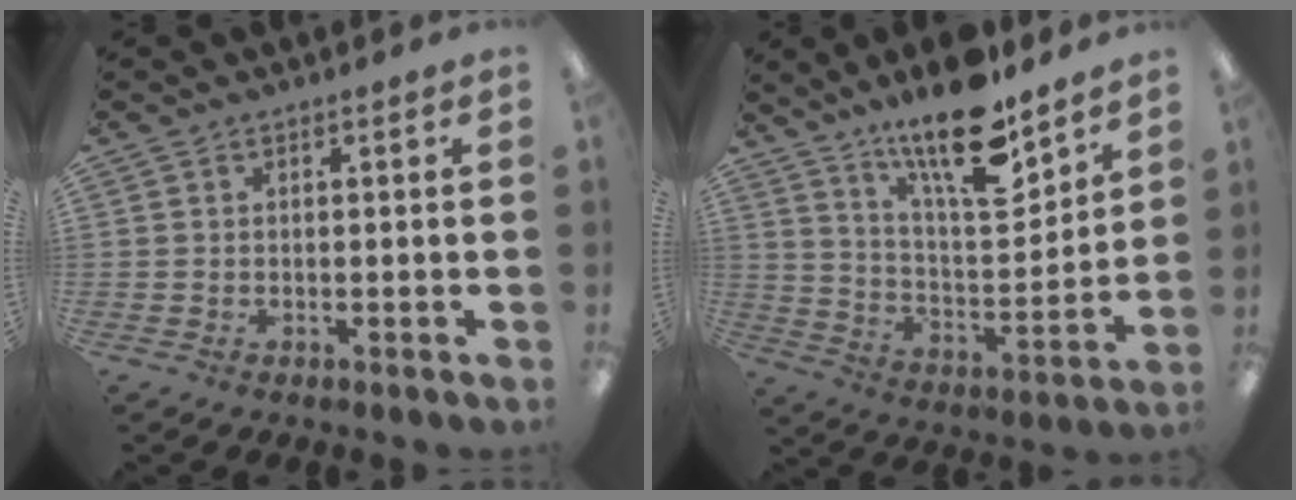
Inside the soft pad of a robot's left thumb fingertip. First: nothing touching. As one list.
[{"total": 17.8, "force": [13.3, 5.2, 10.6], "torque": [-0.175, -0.087, 0.221]}]